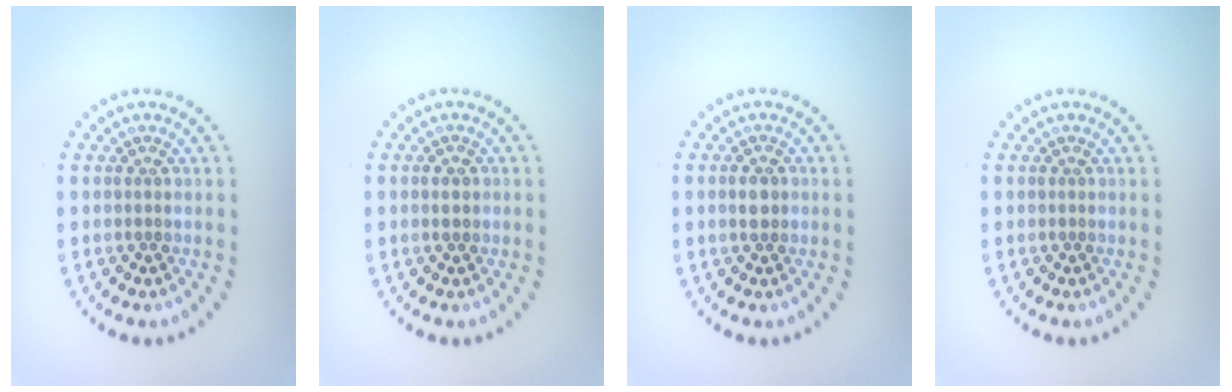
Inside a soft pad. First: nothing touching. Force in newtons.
{"total": 1.2, "press": 1.2, "slide": 0.2}
{"total": 1.5, "press": 1.5, "slide": 0.3}
{"total": 0.0}